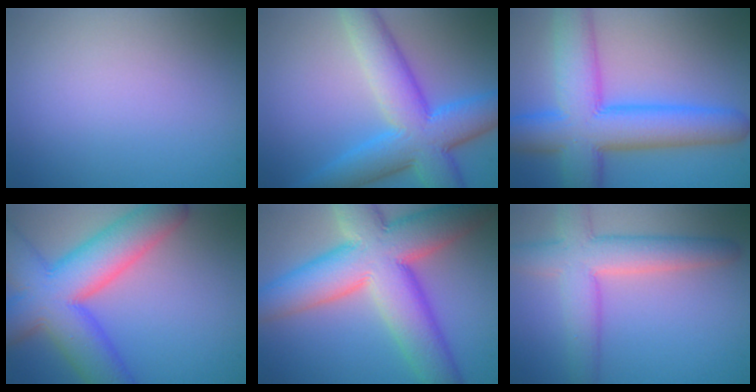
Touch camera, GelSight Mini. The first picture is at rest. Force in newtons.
{"total": 9.5, "press": 9.5, "slide": 0.2}
{"total": 11.5, "press": 11.5, "slide": 0.4}
{"total": 11.7, "press": 11.7, "slide": 0.6}
{"total": 13.2, "press": 13.1, "slide": 0.9}
{"total": 6.5, "press": 6.5, "slide": 0.5}